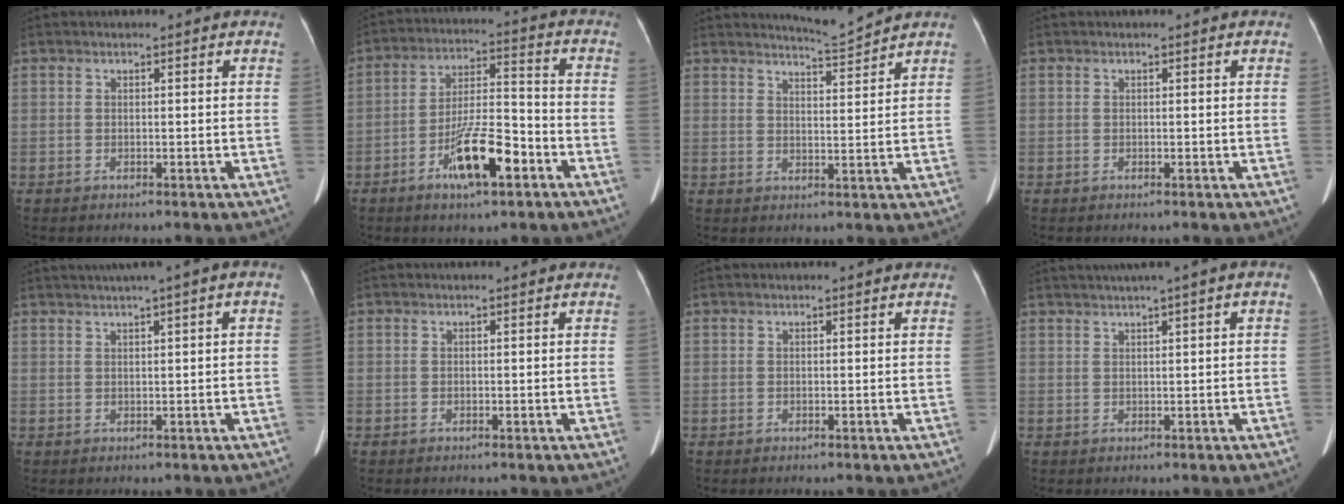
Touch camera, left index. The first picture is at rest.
{"total": 11.0, "force": [-5.5, 2.5, 9.2], "torque": [-0.177, 0.001, -0.093]}
{"total": 4.0, "force": [3.8, -1.2, -0.2], "torque": [-0.005, -0.017, 0.065]}
{"total": 0.0}
{"total": 4.8, "force": [2.3, 0.1, 4.2], "torque": [-0.069, 0.028, 0.035]}
{"total": 0.0}
{"total": 0.0}
{"total": 4.7, "force": [2.3, -0.2, 4.1], "torque": [-0.069, 0.026, 0.038]}